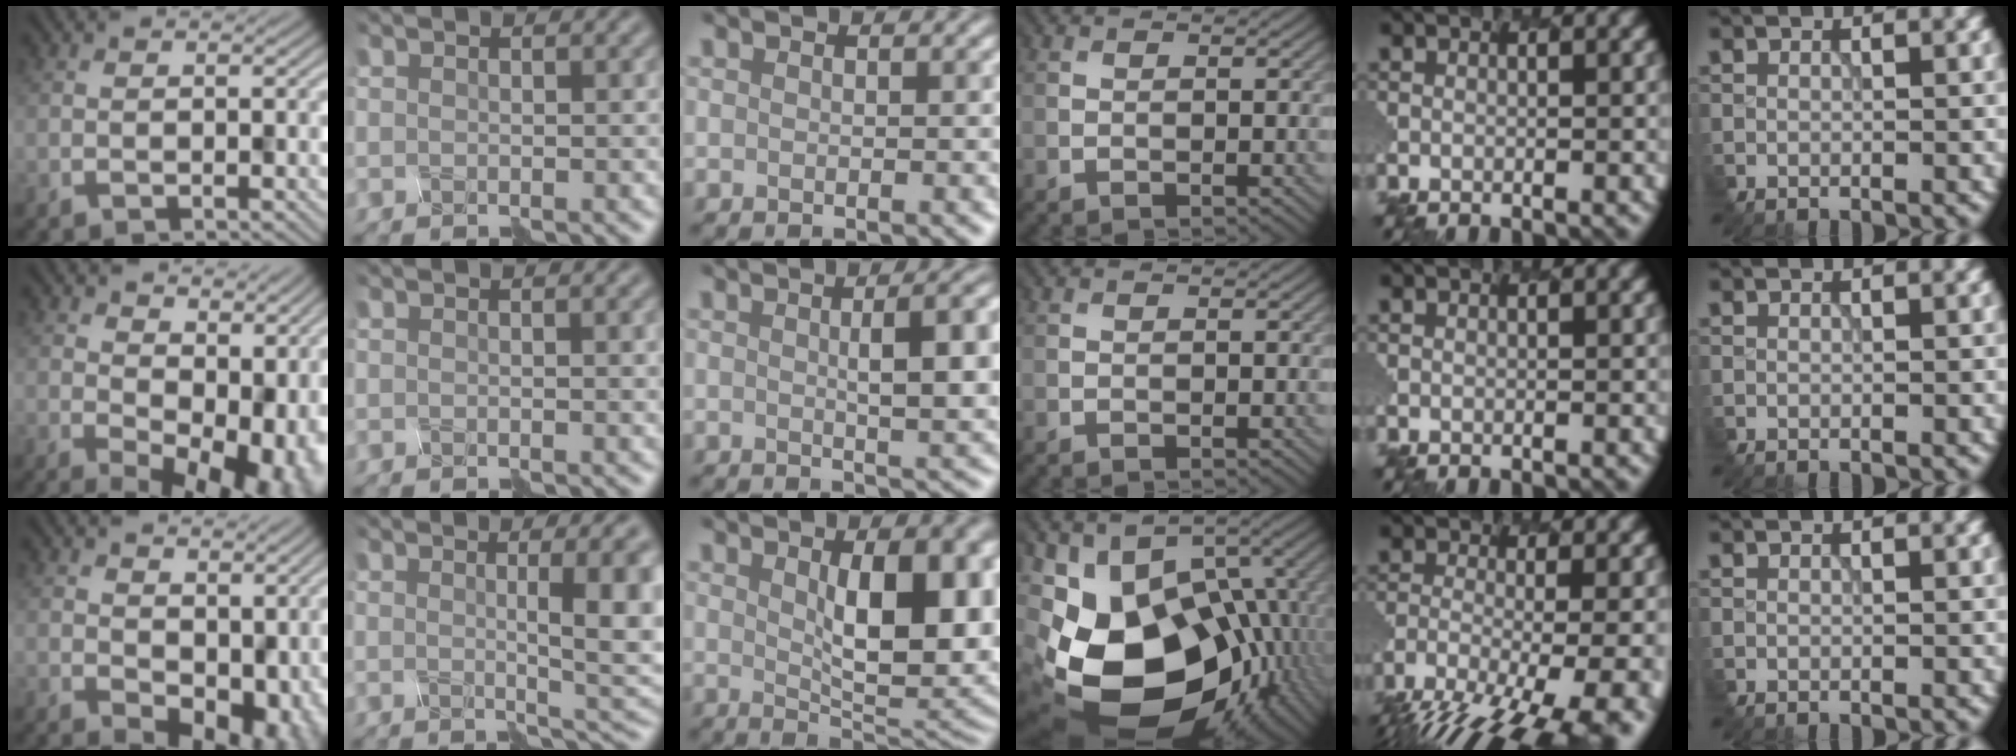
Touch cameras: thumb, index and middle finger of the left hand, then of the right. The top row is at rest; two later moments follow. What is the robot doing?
{"motion": "disassemble", "object": "spray bottle"}